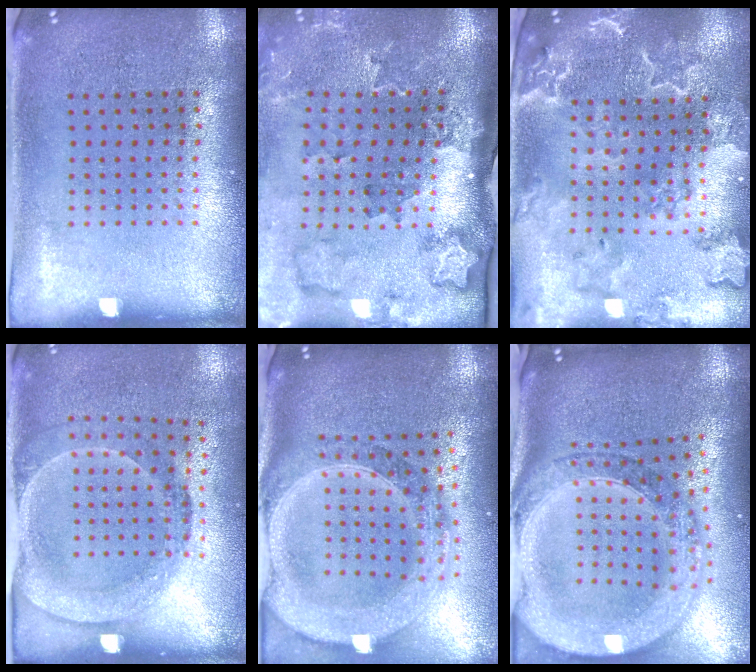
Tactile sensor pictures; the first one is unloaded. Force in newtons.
{"total": 2.2, "press": 2.0, "slide": 1.0}
{"total": 3.1, "press": 2.8, "slide": 1.3}
{"total": 1.6, "press": 1.2, "slide": 1.1}
{"total": 3.1, "press": 2.6, "slide": 1.7}
{"total": 3.4, "press": 2.7, "slide": 2.0}